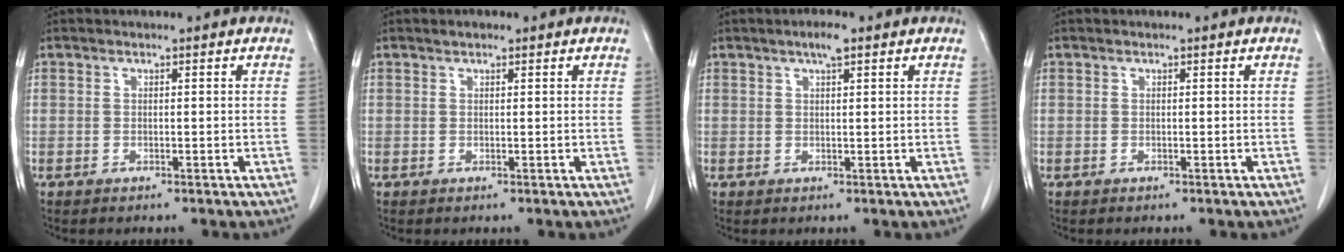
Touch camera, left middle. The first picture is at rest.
{"total": 0.9, "force": [0.7, 0.4, 0.4], "torque": [-0.012, 0.008, 0.011]}
{"total": 2.3, "force": [1.5, 0.4, 1.8], "torque": [-0.033, 0.005, 0.023]}
{"total": 0.0}